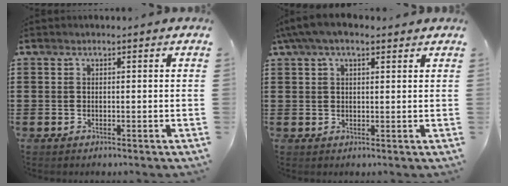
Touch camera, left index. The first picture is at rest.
{"total": 4.5, "force": [2.8, 1.7, 3.1], "torque": [-0.066, 0.008, 0.050]}